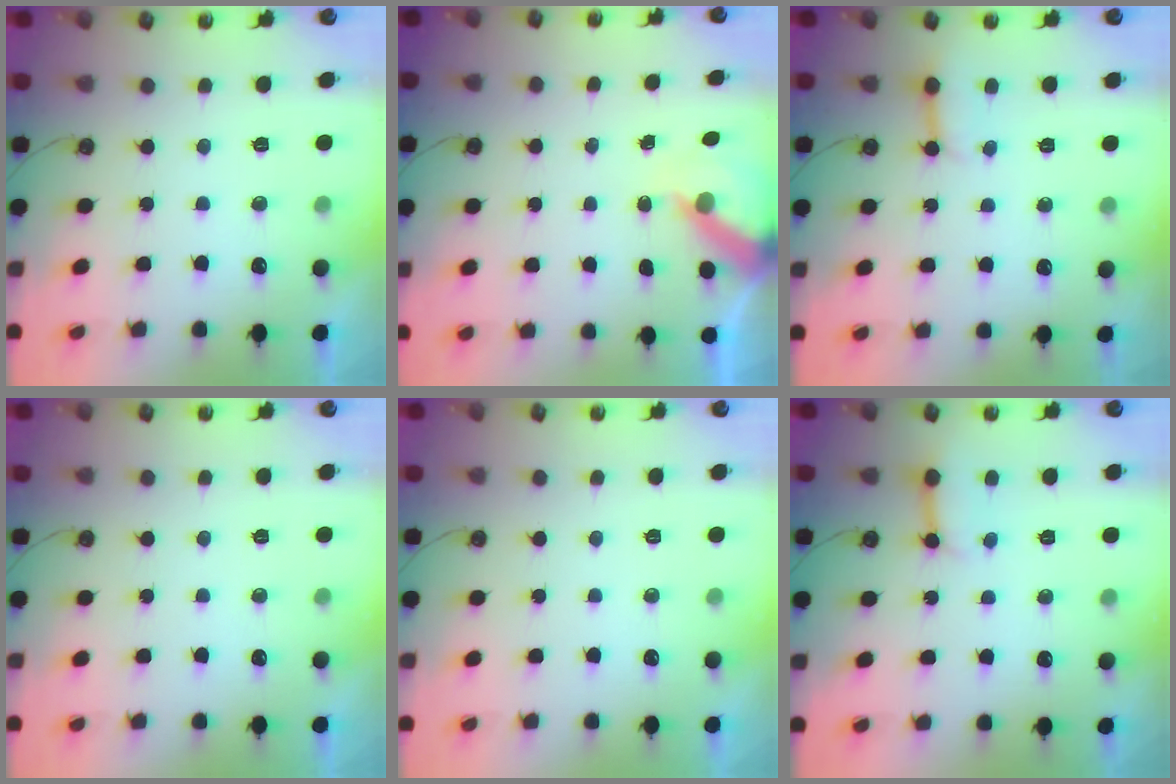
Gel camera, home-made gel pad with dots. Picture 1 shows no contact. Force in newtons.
{"total": 6.2, "press": 6.1, "slide": 0.5}
{"total": 3.0, "press": 2.9, "slide": 0.6}
{"total": 0.0}
{"total": 0.0}
{"total": 6.0, "press": 6.0, "slide": 0.7}